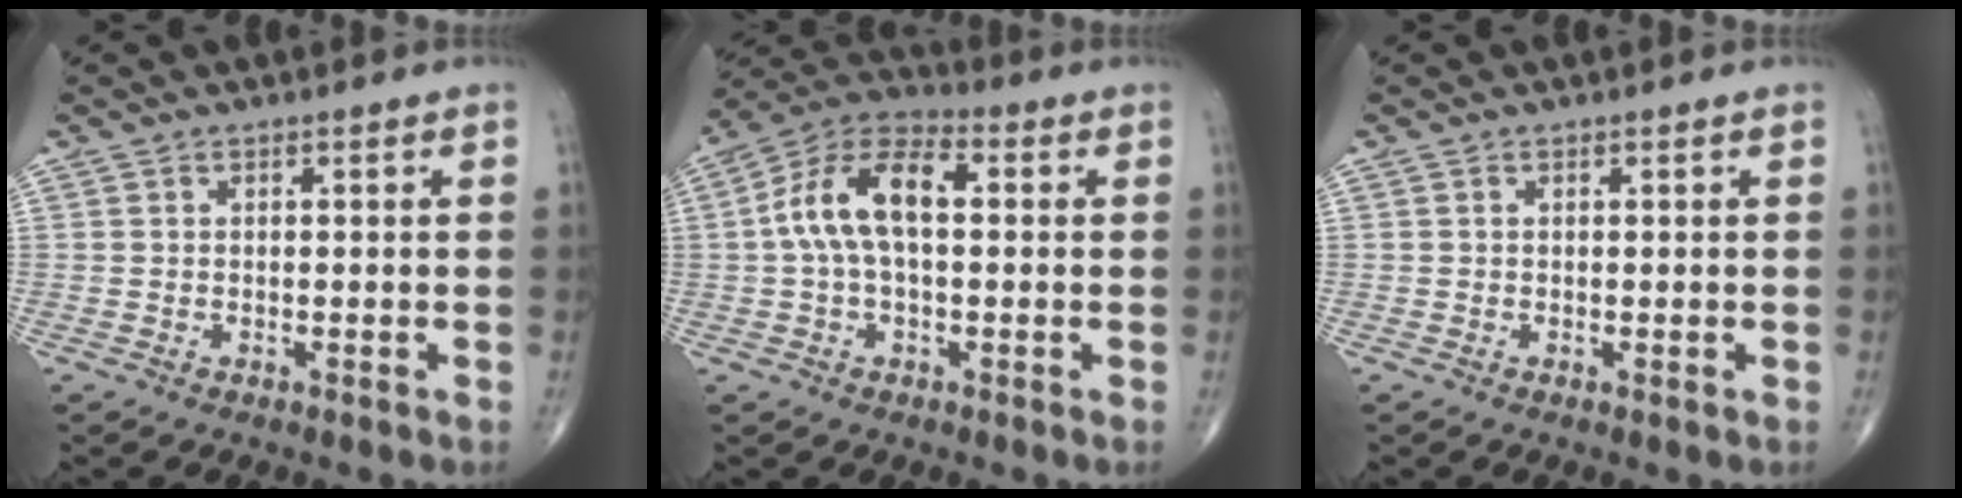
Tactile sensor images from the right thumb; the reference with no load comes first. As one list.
[{"total": 12.6, "force": [1.2, 6.7, 10.6], "torque": [-0.202, 0.038, 0.011]}, {"total": 0.0}]